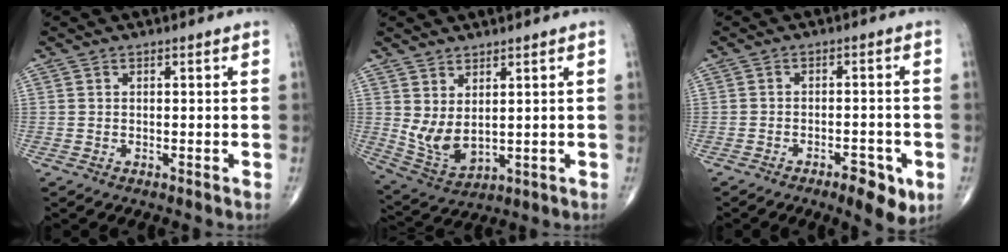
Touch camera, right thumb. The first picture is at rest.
{"total": 7.3, "force": [1.8, 3.7, 6.1], "torque": [-0.117, -0.023, 0.054]}
{"total": 6.4, "force": [-3.2, 2.4, 5.0], "torque": [-0.064, 0.009, -0.043]}